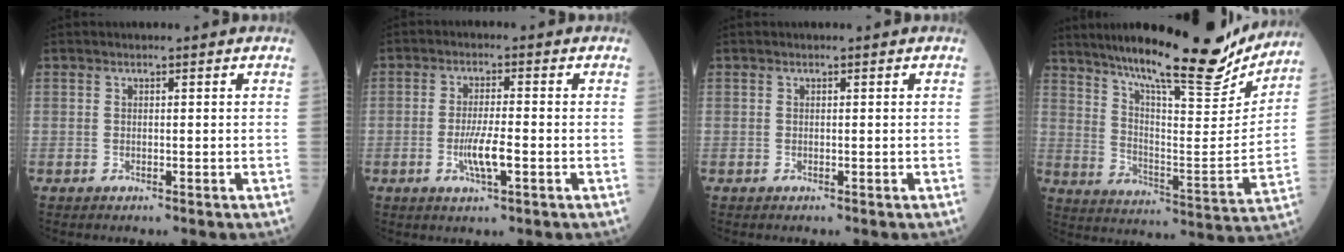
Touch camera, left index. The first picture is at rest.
{"total": 4.7, "force": [-1.6, 0.7, 4.4], "torque": [-0.091, -0.009, -0.027]}
{"total": 0.0}
{"total": 23.5, "force": [20.0, 3.3, 11.9], "torque": [-0.197, -0.031, 0.290]}